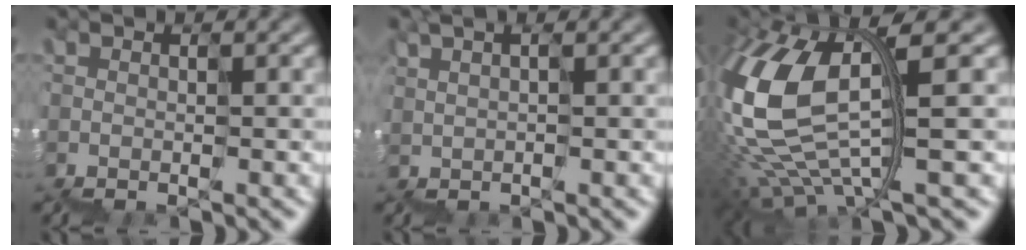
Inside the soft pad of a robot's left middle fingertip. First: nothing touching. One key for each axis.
{"total": 2.5, "fx": 1.0, "fy": 1.0, "fz": 2.0, "tx": -0.001, "ty": 0.017, "tz": 0.016}
{"total": 8.6, "fx": 1.7, "fy": 3.4, "fz": 7.7, "tx": -0.202, "ty": -0.007, "tz": 0.046}